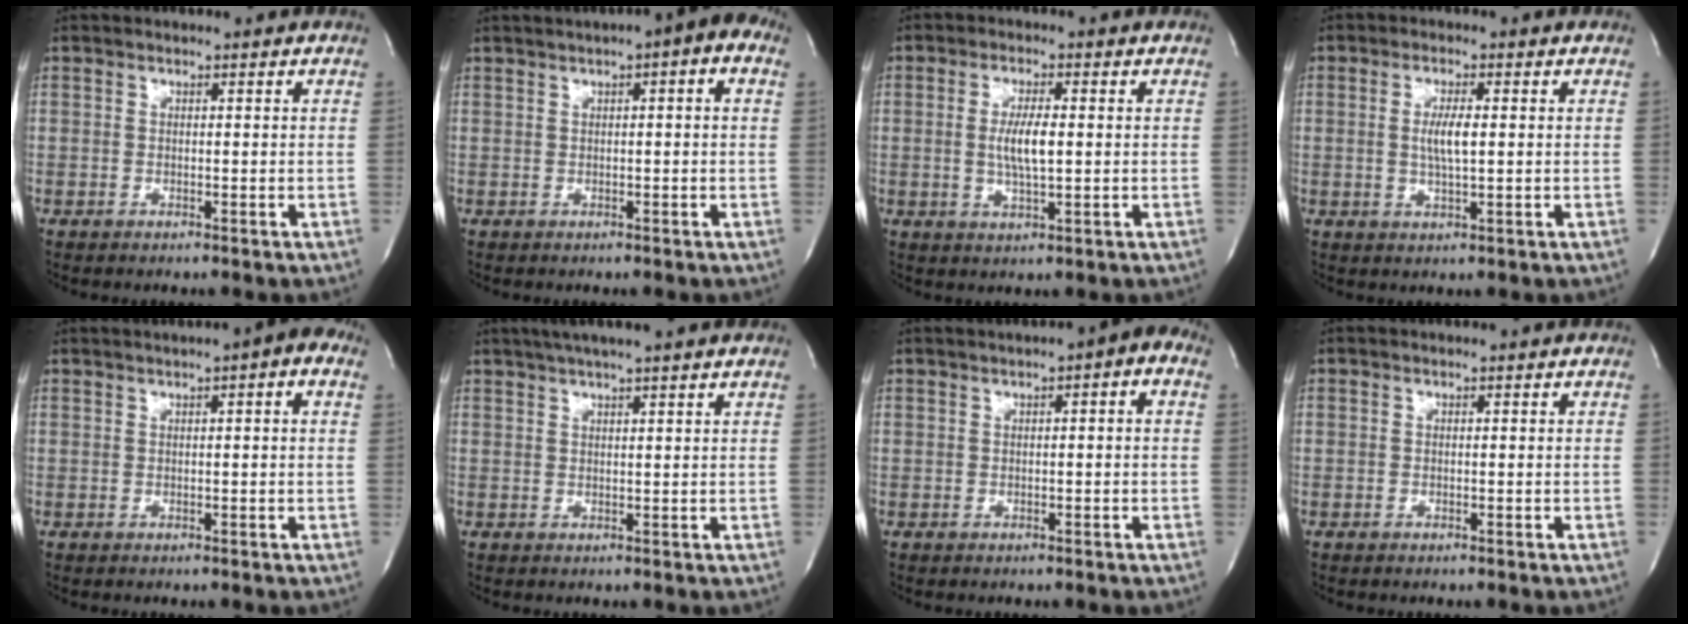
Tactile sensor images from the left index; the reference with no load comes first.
{"total": 6.7, "force": [2.9, 1.2, 5.9], "torque": [-0.083, 0.026, 0.031]}
{"total": 5.1, "force": [0.0, 0.9, 5.0], "torque": [-0.098, -0.004, -0.002]}
{"total": 3.9, "force": [0.2, 0.6, 3.9], "torque": [-0.074, -0.005, 0.002]}
{"total": 5.0, "force": [2.3, 0.7, 4.4], "torque": [-0.061, 0.020, 0.025]}
{"total": 7.3, "force": [5.9, -0.5, 4.3], "torque": [-0.071, 0.027, 0.084]}
{"total": 4.3, "force": [1.3, 0.8, 4.0], "torque": [-0.051, 0.017, 0.011]}
{"total": 0.0}